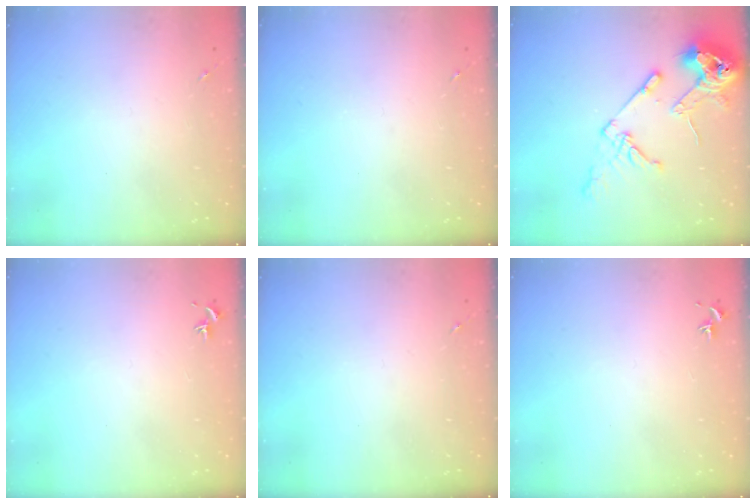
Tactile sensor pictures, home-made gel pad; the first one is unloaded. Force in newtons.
{"total": 0.0}
{"total": 17.0, "press": 16.9, "slide": 1.9}
{"total": 0.0}
{"total": 0.0}
{"total": 0.0}